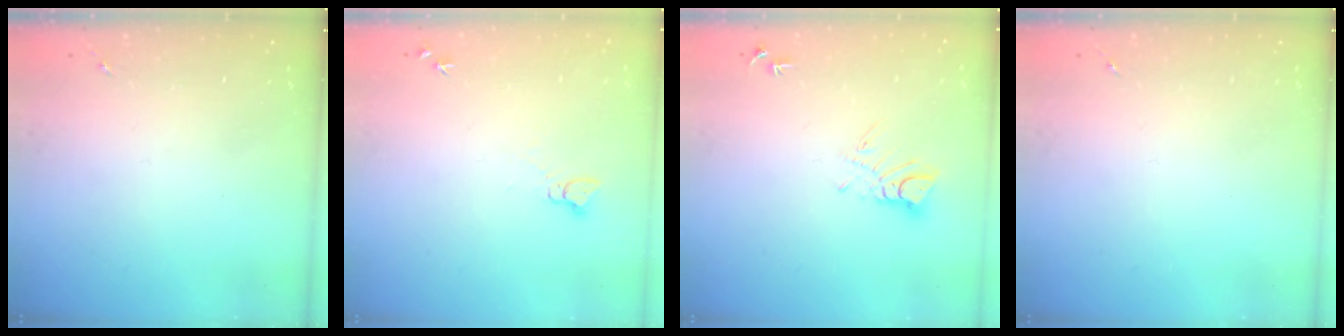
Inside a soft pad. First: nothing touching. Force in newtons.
{"total": 3.8, "press": 3.8, "slide": 0.4}
{"total": 5.3, "press": 5.3, "slide": 0.3}
{"total": 0.0}